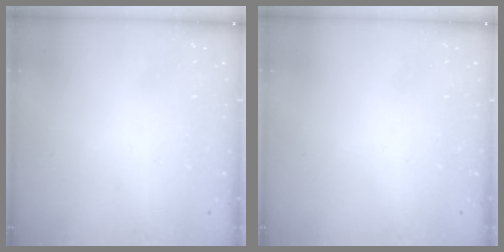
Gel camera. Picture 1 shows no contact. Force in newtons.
{"total": 0.0}